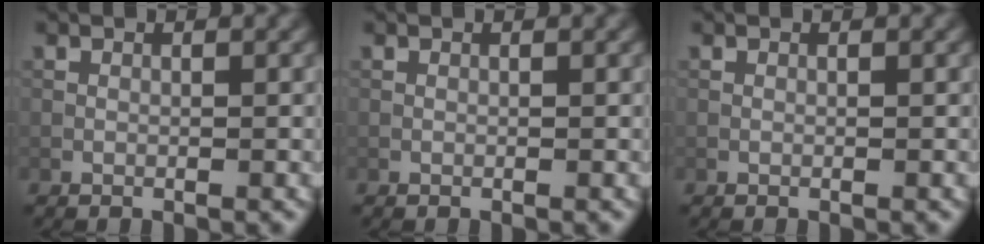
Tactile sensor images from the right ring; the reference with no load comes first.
{"total": 0.0}
{"total": 0.0}